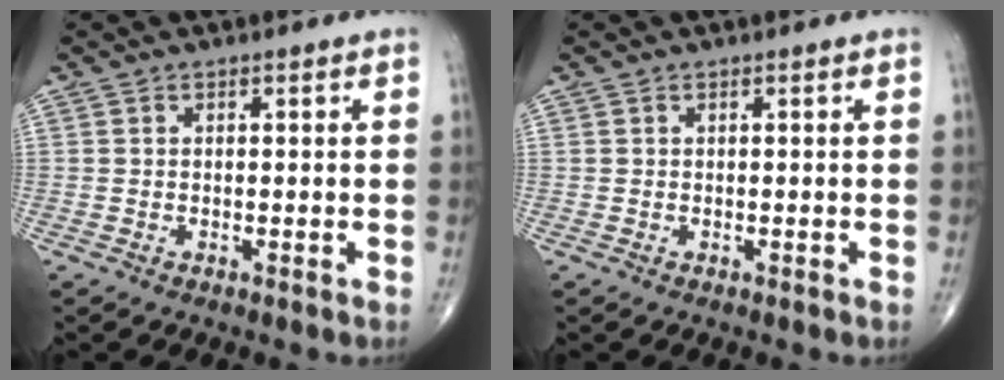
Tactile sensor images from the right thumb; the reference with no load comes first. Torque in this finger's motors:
{"motor_torque": [-0.14, -0.12, 0.30, -0.01, -0.04]}